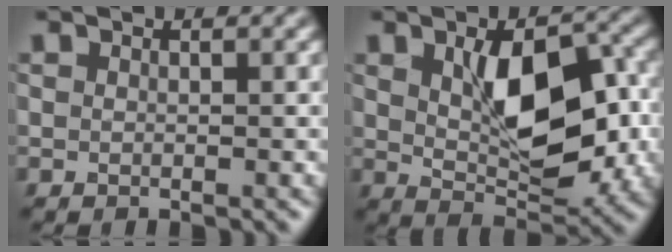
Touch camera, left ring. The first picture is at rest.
{"total": 8.4, "force": [0.7, 4.3, 7.1], "torque": [-0.122, -0.002, 0.017]}